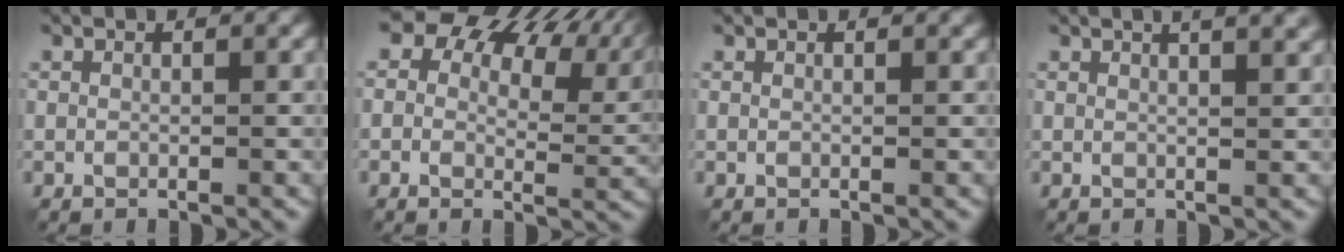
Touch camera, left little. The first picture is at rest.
{"total": 13.2, "force": [6.9, 8.2, 7.8], "torque": [-0.109, 0.031, 0.110]}
{"total": 0.7, "force": [0.6, 0.2, 0.3], "torque": [-0.004, 0.002, 0.006]}
{"total": 5.6, "force": [3.5, 2.4, 3.7], "torque": [-0.016, 0.039, 0.018]}